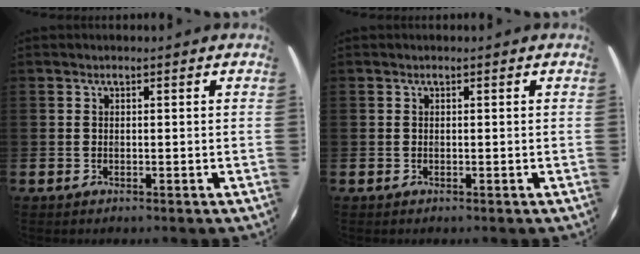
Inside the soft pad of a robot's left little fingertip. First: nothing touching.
{"total": 0.0}